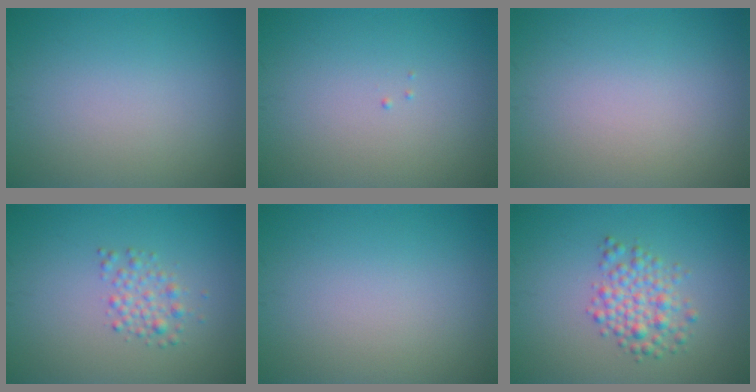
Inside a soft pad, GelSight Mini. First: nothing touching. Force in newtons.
{"total": 0.0}
{"total": 0.0}
{"total": 1.9, "press": 1.8, "slide": 0.1}
{"total": 0.0}
{"total": 3.2, "press": 3.2, "slide": 0.0}